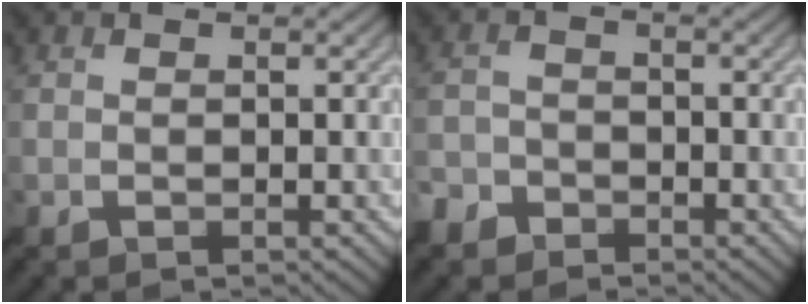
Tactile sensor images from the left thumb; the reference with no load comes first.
{"total": 3.3, "force": [-2.6, 1.9, 0.6], "torque": [-0.012, -0.003, -0.062]}